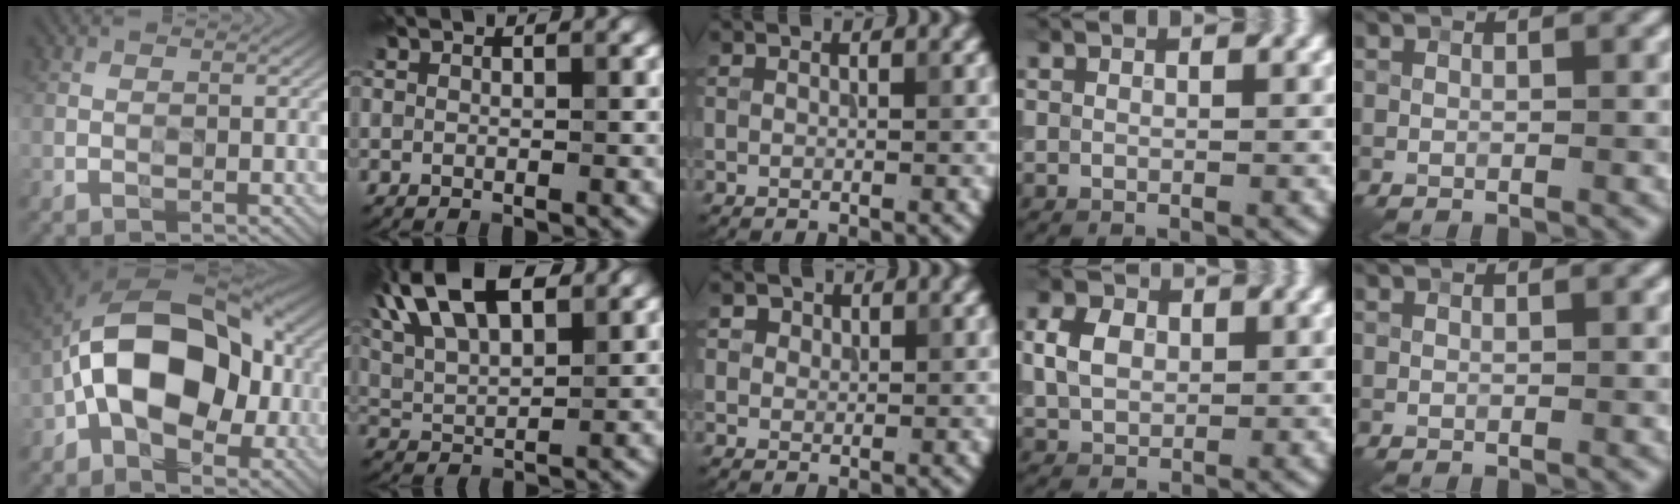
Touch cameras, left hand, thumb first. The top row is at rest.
{"thumb": {"total": 14.5, "force": [-1.8, 9.2, 11.1], "torque": [-0.173, 0.022, -0.046]}, "index": {"total": 12.0, "force": [6.5, 5.2, 8.7], "torque": [-0.183, 0.049, 0.092]}, "middle": {"total": 2.3, "force": [1.4, 1.7, 0.9], "torque": [-0.021, 0.004, 0.017]}, "ring": {"total": 3.3, "force": [0.5, 2.5, 2.2], "torque": [-0.052, 0.011, 0.014]}}